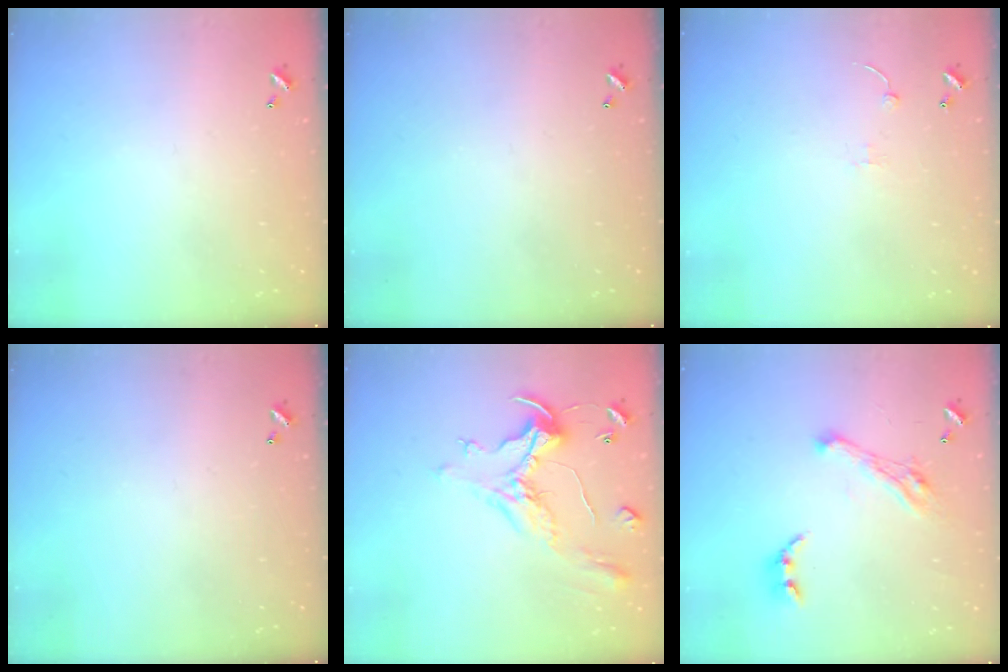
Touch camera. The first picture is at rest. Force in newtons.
{"total": 0.0}
{"total": 0.8, "press": 0.7, "slide": 0.4}
{"total": 0.0}
{"total": 0.9, "press": 0.2, "slide": 0.9}
{"total": 7.4, "press": 7.3, "slide": 1.3}